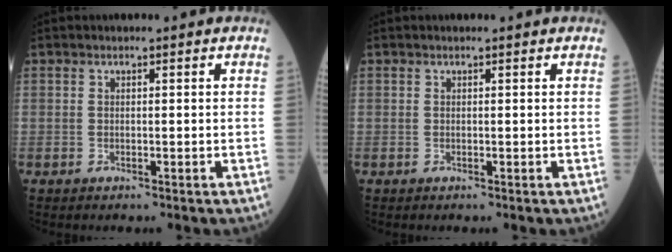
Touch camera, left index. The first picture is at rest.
{"total": 0.0}